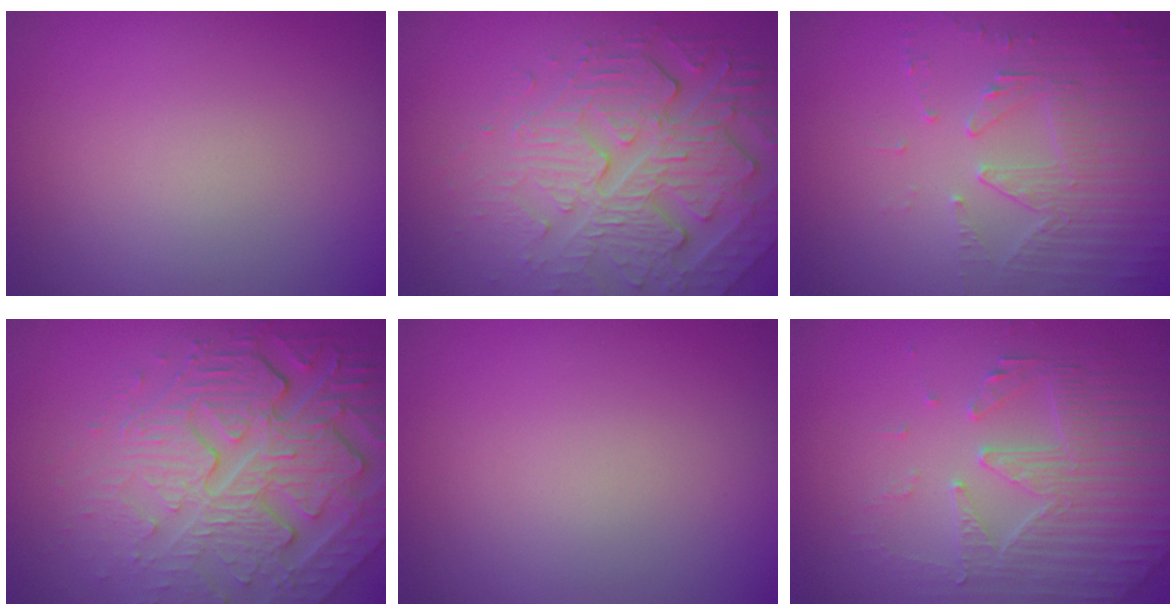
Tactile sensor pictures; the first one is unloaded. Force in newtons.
{"total": 6.8, "press": 5.1, "slide": 4.4}
{"total": 4.6, "press": 3.6, "slide": 2.9}
{"total": 8.3, "press": 5.8, "slide": 6.0}
{"total": 0.0}
{"total": 4.3, "press": 4.1, "slide": 1.3}